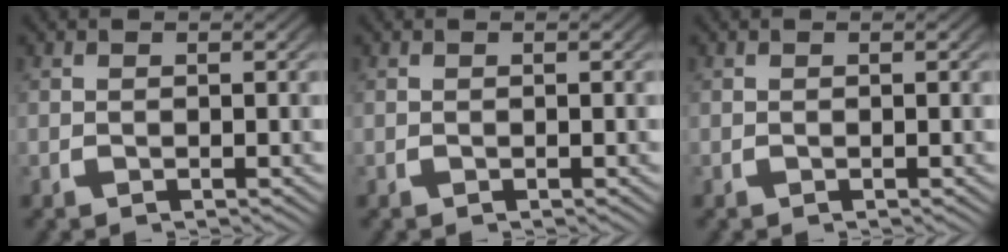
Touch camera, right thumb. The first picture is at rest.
{"total": 0.0}
{"total": 0.0}